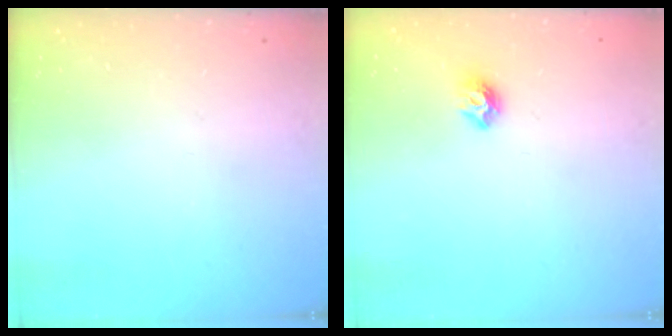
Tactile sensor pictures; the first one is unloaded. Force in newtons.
{"total": 6.8, "press": 6.8, "slide": 0.7}